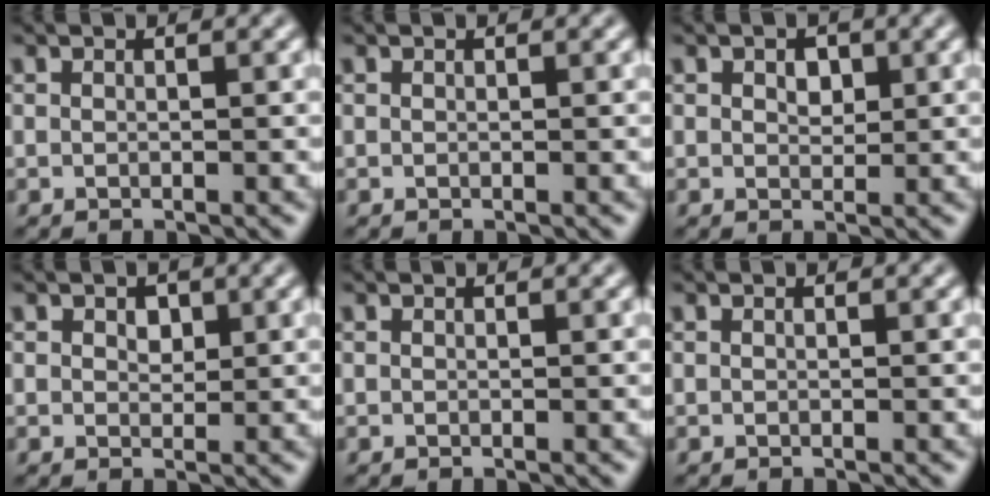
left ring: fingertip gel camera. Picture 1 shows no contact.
{"total": 0.0}
{"total": 1.6, "force": [0.5, 1.1, 1.0], "torque": [-0.017, -0.002, 0.009]}
{"total": 1.3, "force": [0.5, 0.9, 0.8], "torque": [-0.012, -0.002, 0.009]}
{"total": 0.0}
{"total": 0.0}